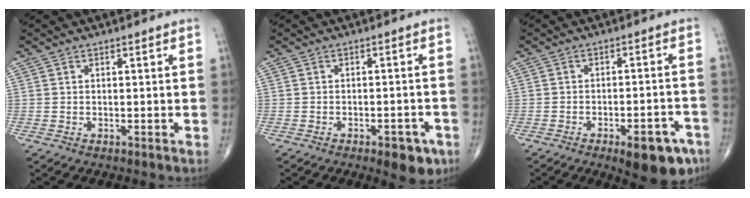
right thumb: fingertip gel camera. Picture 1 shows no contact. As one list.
[{"total": 5.8, "force": [-3.3, 2.6, 4.0], "torque": [-0.032, 0.012, -0.038]}, {"total": 10.3, "force": [-6.0, 3.9, 7.4], "torque": [-0.076, 0.030, -0.075]}]